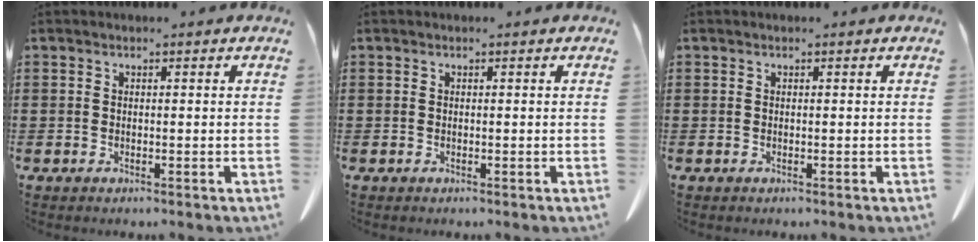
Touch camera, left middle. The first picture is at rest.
{"total": 0.0}
{"total": 0.0}